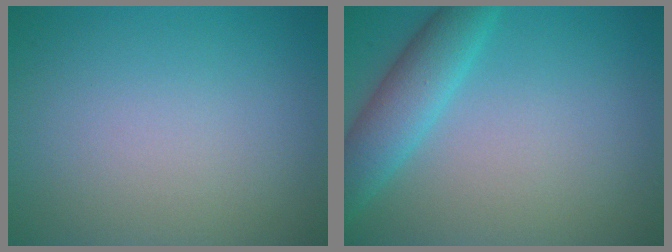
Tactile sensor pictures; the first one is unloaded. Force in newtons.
{"total": 4.2, "press": 4.2, "slide": 0.1}